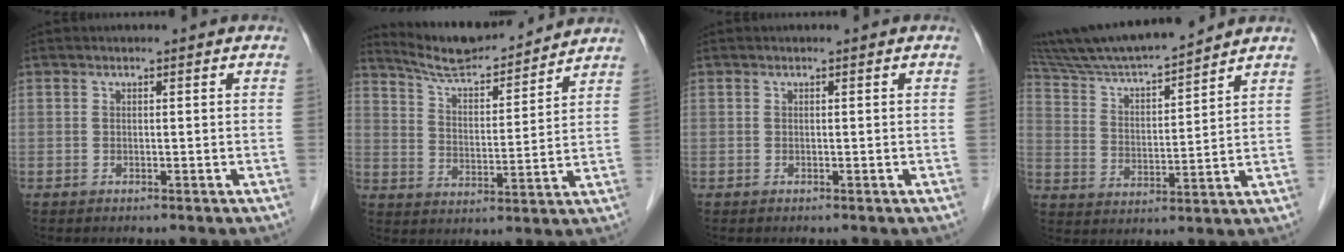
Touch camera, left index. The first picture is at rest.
{"total": 12.9, "force": [12.2, 1.3, 3.7], "torque": [-0.067, 0.007, 0.200]}
{"total": 0.0}
{"total": 14.5, "force": [13.3, 0.4, 5.8], "torque": [-0.109, 0.006, 0.234]}